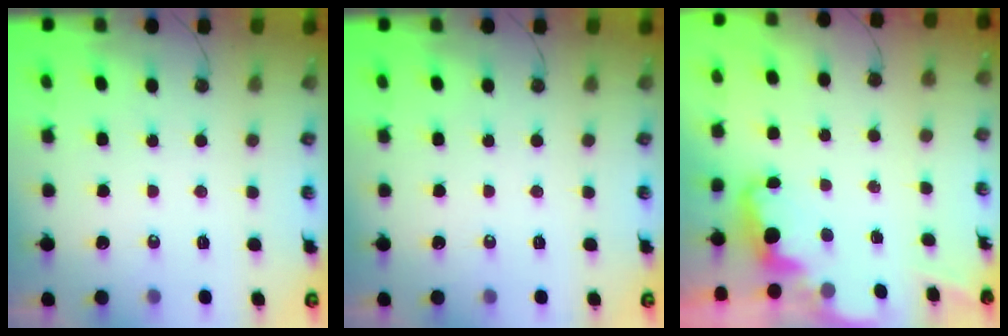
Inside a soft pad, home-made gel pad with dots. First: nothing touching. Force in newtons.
{"total": 0.0}
{"total": 2.2, "press": 2.2, "slide": 0.5}